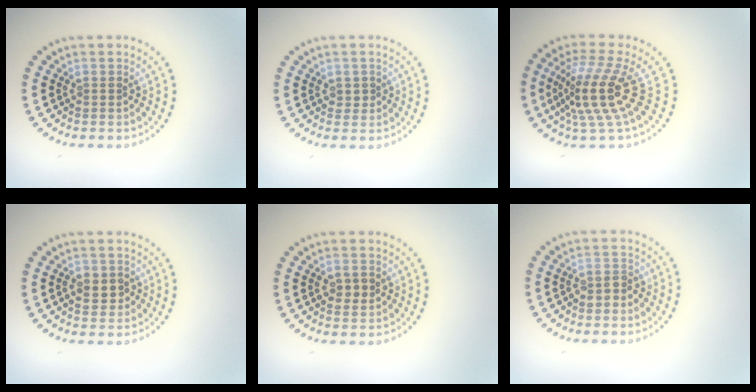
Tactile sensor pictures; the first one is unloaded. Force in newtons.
{"total": 0.6, "press": 0.5, "slide": 0.3}
{"total": 5.1, "press": 3.6, "slide": 3.6}
{"total": 2.4, "press": 2.4, "slide": 0.5}
{"total": 1.9, "press": 1.9, "slide": 0.1}
{"total": 1.7, "press": 1.5, "slide": 0.8}